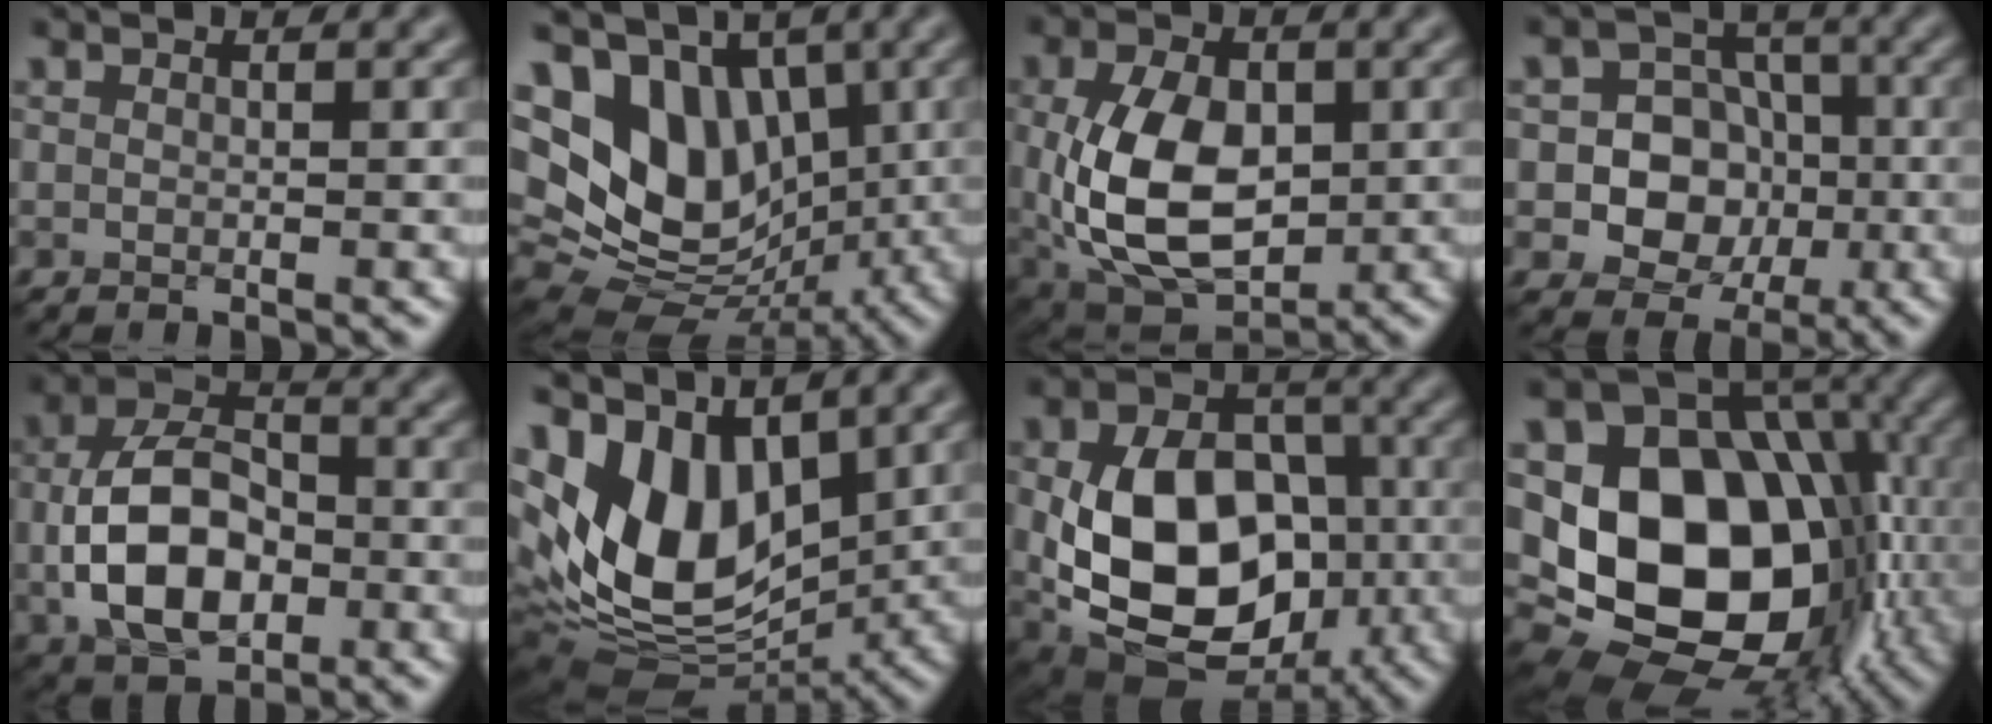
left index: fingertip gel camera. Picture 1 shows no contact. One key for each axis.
{"total": 13.5, "fx": 2.6, "fy": 10.2, "fz": 8.4, "tx": -0.160, "ty": 0.005, "tz": 0.053}
{"total": 10.6, "fx": -0.5, "fy": 6.7, "fz": 8.3, "tx": -0.176, "ty": -0.007, "tz": -0.007}
{"total": 7.0, "fx": -1.4, "fy": 6.1, "fz": 3.1, "tx": -0.032, "ty": 0.007, "tz": -0.047}
{"total": 8.8, "fx": -1.7, "fy": 5.4, "fz": 6.7, "tx": -0.130, "ty": 0.009, "tz": -0.037}
{"total": 12.1, "fx": 2.4, "fy": 7.7, "fz": 9.0, "tx": -0.187, "ty": -0.011, "tz": 0.041}
{"total": 14.2, "fx": -1.9, "fy": 10.0, "fz": 10.0, "tx": -0.175, "ty": -0.022, "tz": -0.023}
{"total": 17.8, "fx": -1.8, "fy": 13.5, "fz": 11.4, "tx": -0.179, "ty": -0.009, "tz": -0.023}